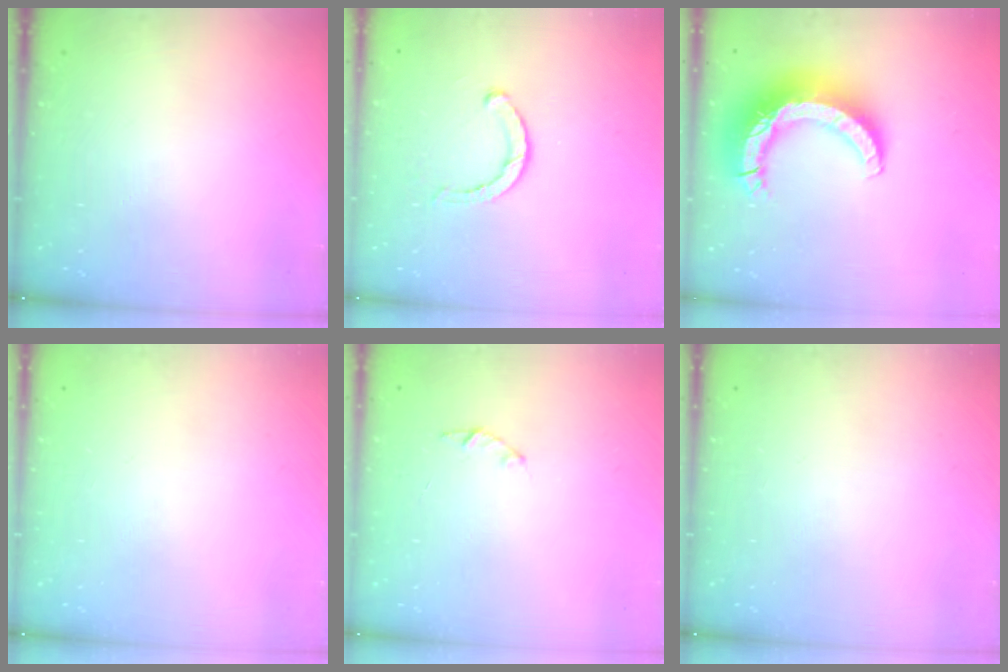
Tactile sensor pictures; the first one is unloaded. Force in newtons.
{"total": 2.8, "press": 2.8, "slide": 0.2}
{"total": 14.0, "press": 13.9, "slide": 1.3}
{"total": 0.0}
{"total": 1.0, "press": 0.9, "slide": 0.3}
{"total": 0.0}